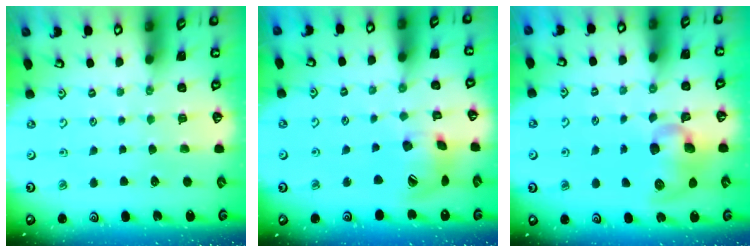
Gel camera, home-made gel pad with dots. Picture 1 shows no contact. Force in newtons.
{"total": 14.6, "press": 14.4, "slide": 2.2}
{"total": 11.7, "press": 11.5, "slide": 1.6}